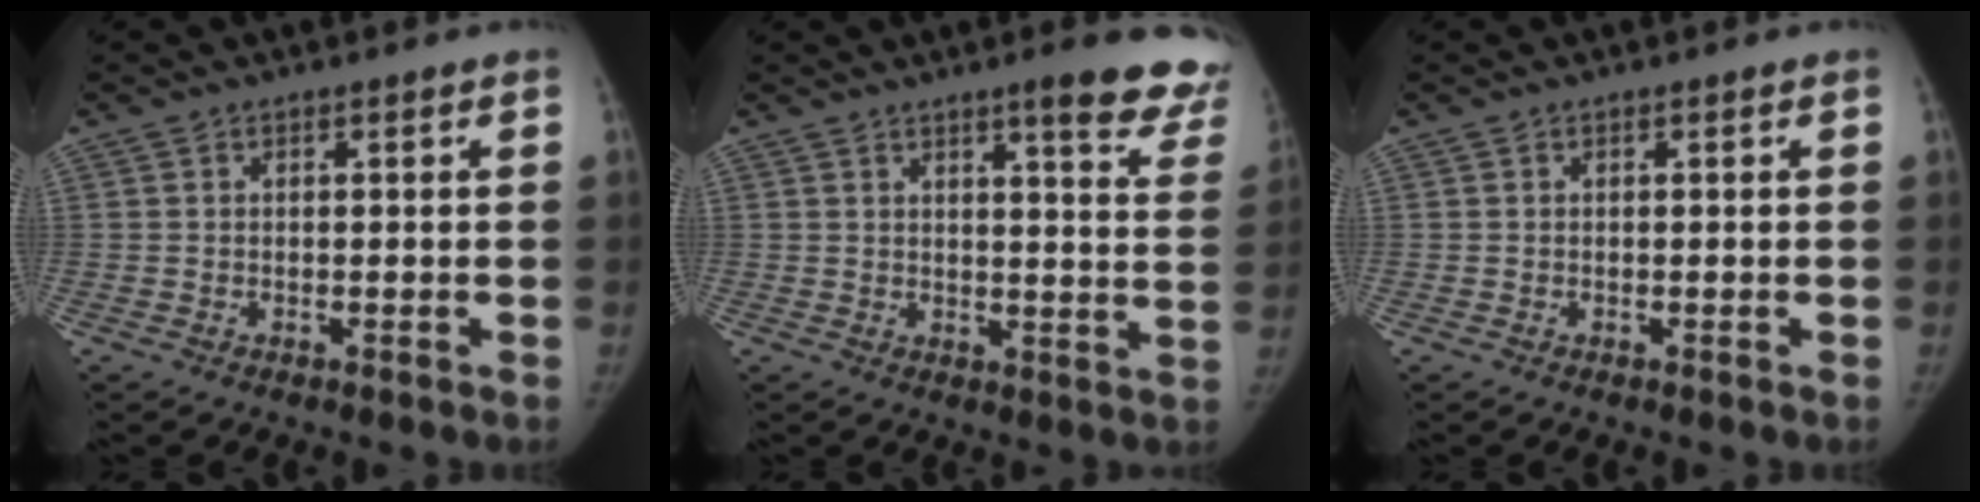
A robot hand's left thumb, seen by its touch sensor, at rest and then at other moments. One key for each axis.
{"total": 13.9, "fx": 10.1, "fy": 2.5, "fz": 9.1, "tx": -0.072, "ty": -0.051, "tz": 0.109}
{"total": 0.0}